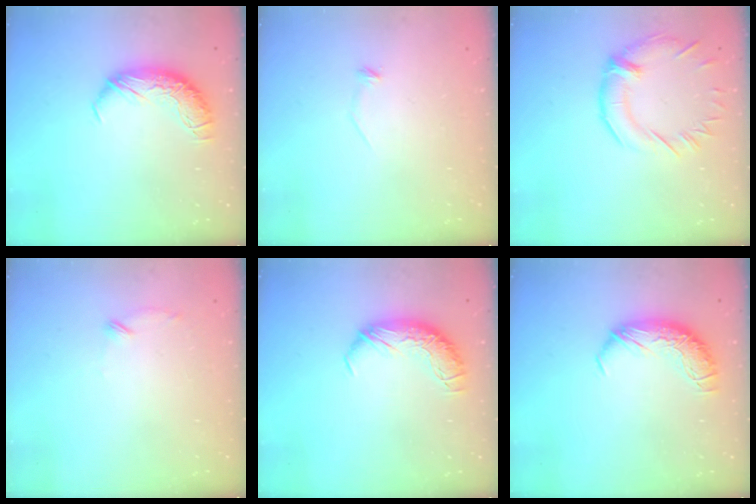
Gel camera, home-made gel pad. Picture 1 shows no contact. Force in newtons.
{"total": 7.1, "press": 7.0, "slide": 0.9}
{"total": 1.3, "press": 0.7, "slide": 1.1}
{"total": 6.8, "press": 6.7, "slide": 0.9}
{"total": 0.0}
{"total": 0.0}